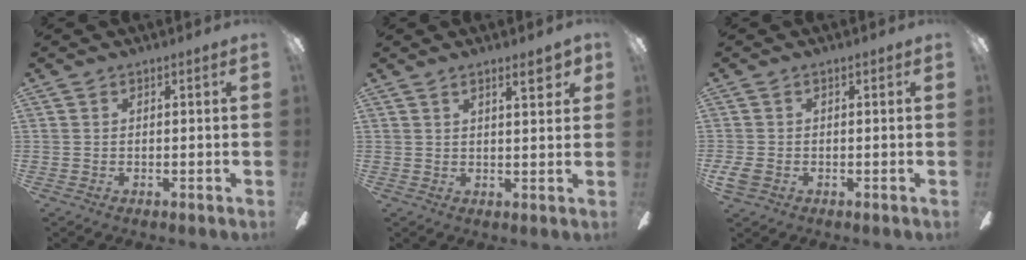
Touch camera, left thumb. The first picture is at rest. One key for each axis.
{"total": 5.1, "fx": 3.0, "fy": 1.3, "fz": 4.0, "tx": -0.043, "ty": -0.012, "tz": 0.042}
{"total": 2.8, "fx": -1.0, "fy": 1.9, "fz": 1.8, "tx": -0.042, "ty": 0.002, "tz": -0.020}